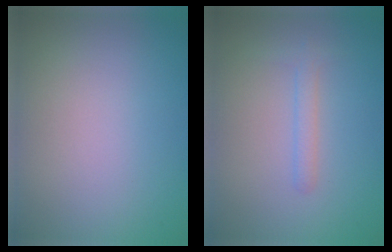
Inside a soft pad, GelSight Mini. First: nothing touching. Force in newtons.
{"total": 1.3, "press": 1.3, "slide": 0.1}